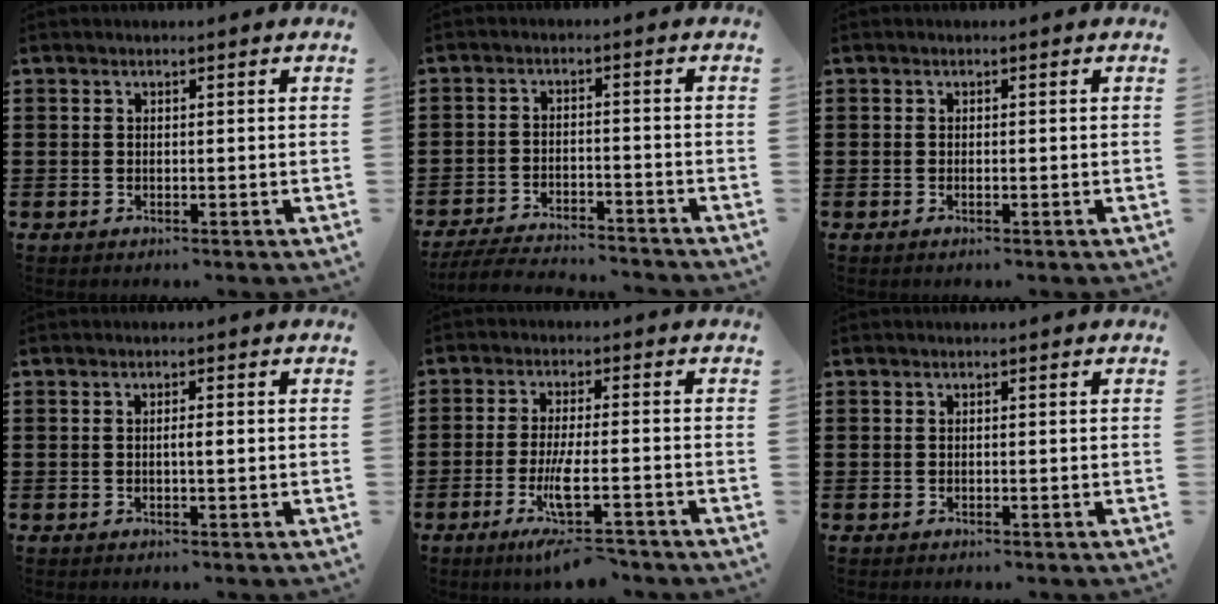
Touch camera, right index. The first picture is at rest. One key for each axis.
{"total": 4.8, "fx": -4.7, "fy": 0.2, "fz": 1.0, "tx": -0.030, "ty": -0.005, "tz": -0.097}
{"total": 0.0}
{"total": 1.2, "fx": -0.1, "fy": 0.2, "fz": 1.2, "tx": -0.023, "ty": -0.002, "tz": -0.003}
{"total": 6.9, "fx": -4.2, "fy": 0.8, "fz": 5.5, "tx": -0.117, "ty": -0.017, "tz": -0.080}
{"total": 0.0}